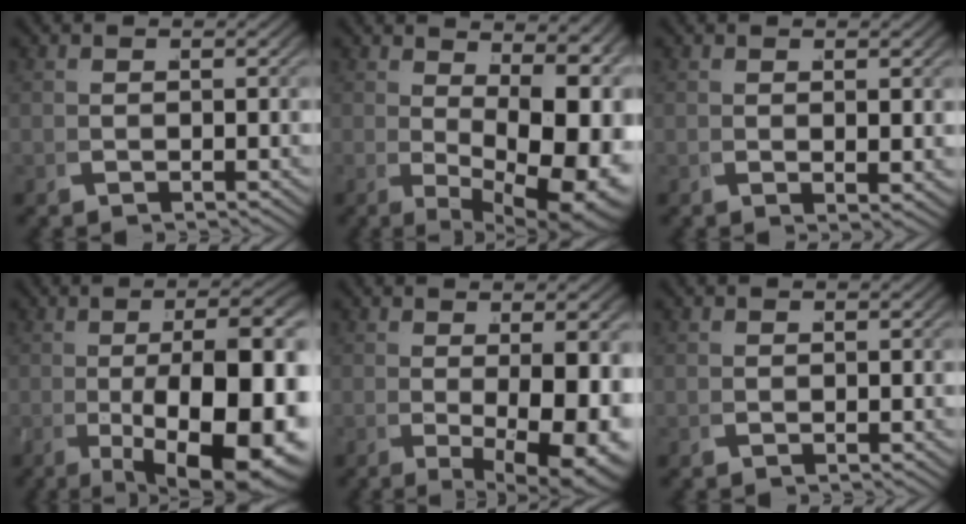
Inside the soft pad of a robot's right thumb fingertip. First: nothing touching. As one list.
[{"total": 11.3, "force": [0.6, 5.5, 9.8], "torque": [-0.146, -0.034, 0.037]}, {"total": 1.4, "force": [0.8, 0.3, 1.1], "torque": [-0.017, 0.001, 0.014]}, {"total": 15.0, "force": [-2.4, 6.5, 13.3], "torque": [-0.211, -0.029, -0.005]}, {"total": 8.7, "force": [-0.6, 3.7, 7.8], "torque": [-0.123, -0.018, 0.009]}, {"total": 0.0}]